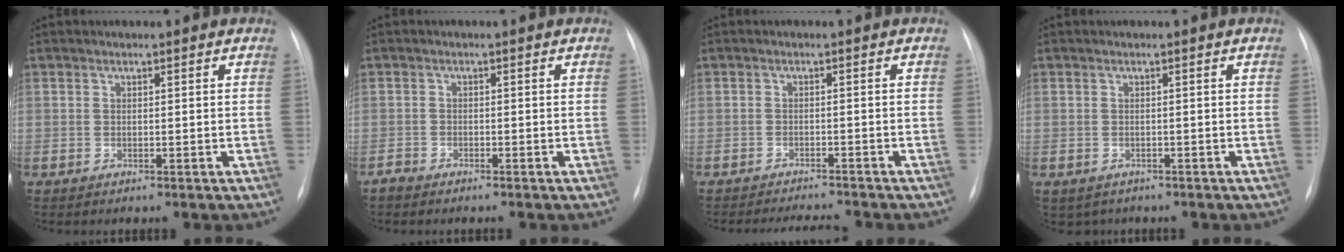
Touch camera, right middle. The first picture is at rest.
{"total": 1.3, "force": [-1.2, 0.2, 0.2], "torque": [-0.009, -0.002, -0.023]}
{"total": 5.5, "force": [-5.4, 0.0, 1.2], "torque": [-0.015, -0.006, -0.077]}
{"total": 2.5, "force": [-1.7, 1.8, 0.3], "torque": [-0.004, 0.004, -0.020]}